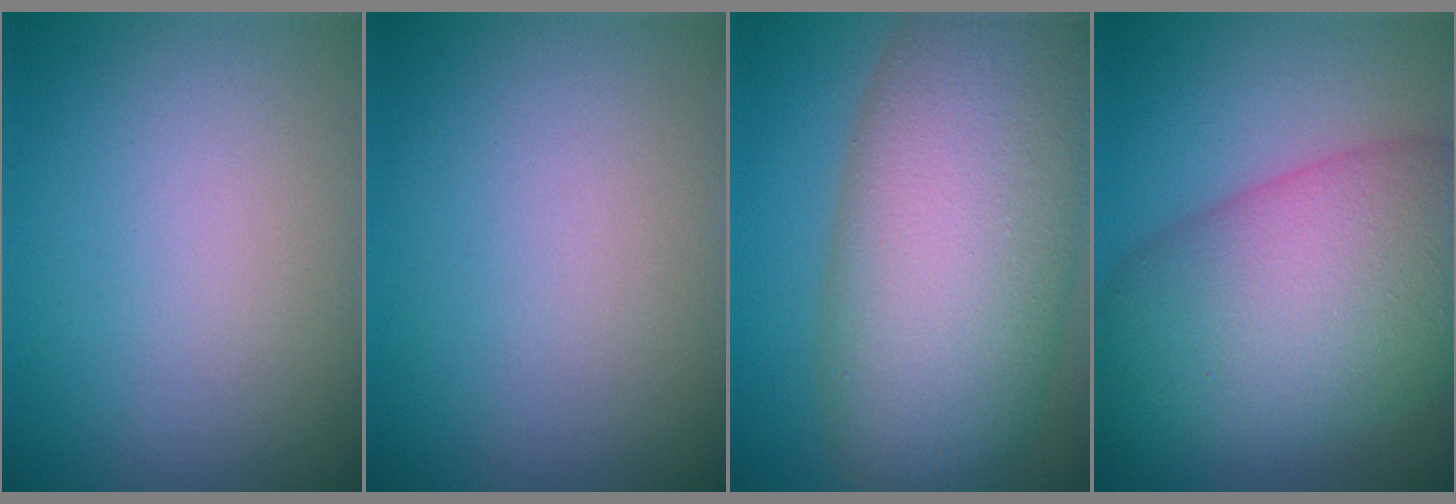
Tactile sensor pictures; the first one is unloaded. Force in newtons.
{"total": 0.0}
{"total": 14.3, "press": 14.3, "slide": 0.5}
{"total": 12.6, "press": 12.6, "slide": 0.5}